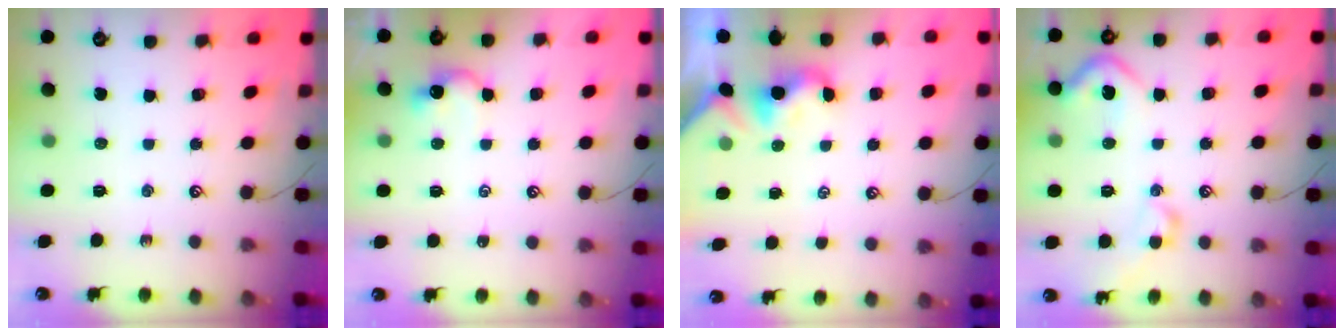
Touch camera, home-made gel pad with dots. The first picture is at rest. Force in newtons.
{"total": 2.1, "press": 2.1, "slide": 0.5}
{"total": 2.0, "press": 2.0, "slide": 0.5}
{"total": 7.6, "press": 7.5, "slide": 1.4}